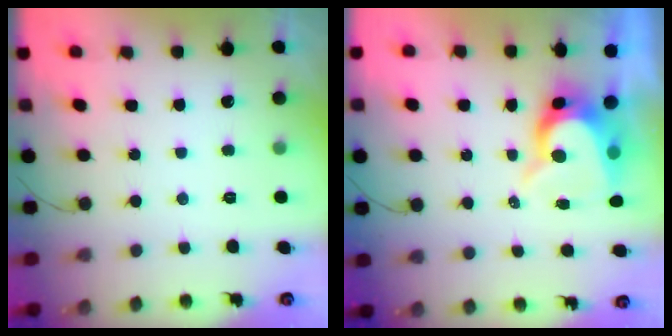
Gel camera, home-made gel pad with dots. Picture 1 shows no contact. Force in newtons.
{"total": 9.3, "press": 9.3, "slide": 0.8}